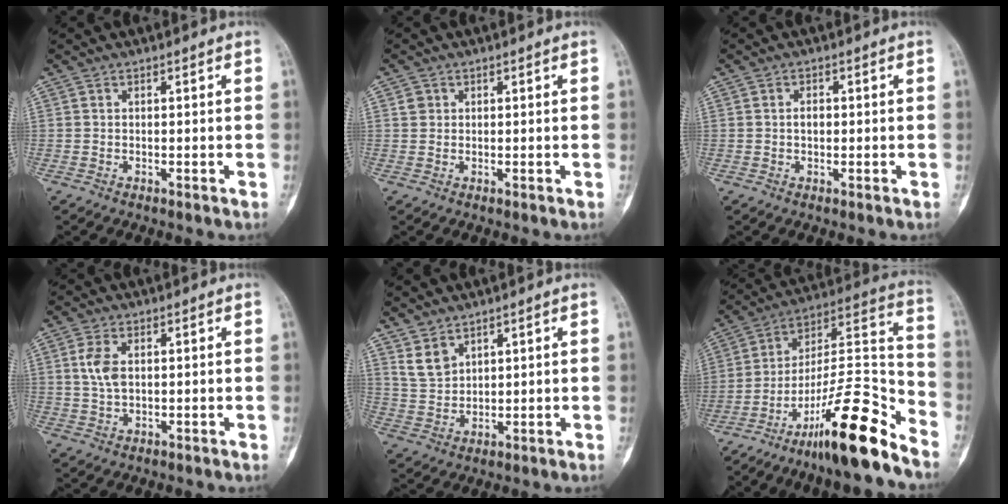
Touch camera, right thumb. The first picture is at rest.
{"total": 1.6, "force": [0.6, 1.4, 0.4], "torque": [0.003, 0.000, 0.007]}
{"total": 1.9, "force": [0.0, 1.3, 1.4], "torque": [-0.020, 0.002, -0.001]}
{"total": 4.7, "force": [1.1, 2.7, 3.7], "torque": [-0.081, 0.000, 0.022]}
{"total": 5.1, "force": [3.5, 3.1, 2.2], "torque": [-0.031, -0.022, 0.082]}
{"total": 21.6, "force": [-14.9, 3.5, 15.3], "torque": [-0.255, 0.104, -0.248]}